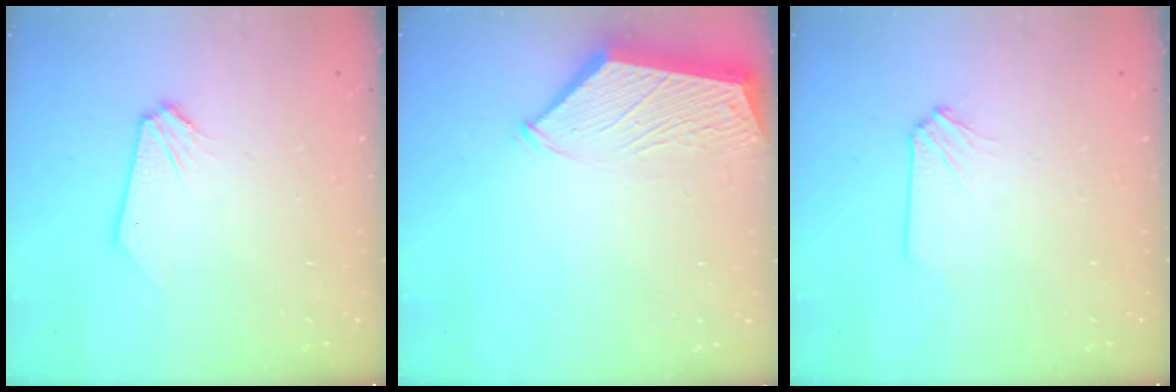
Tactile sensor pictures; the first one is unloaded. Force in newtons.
{"total": 3.4, "press": 3.3, "slide": 0.5}
{"total": 0.0}